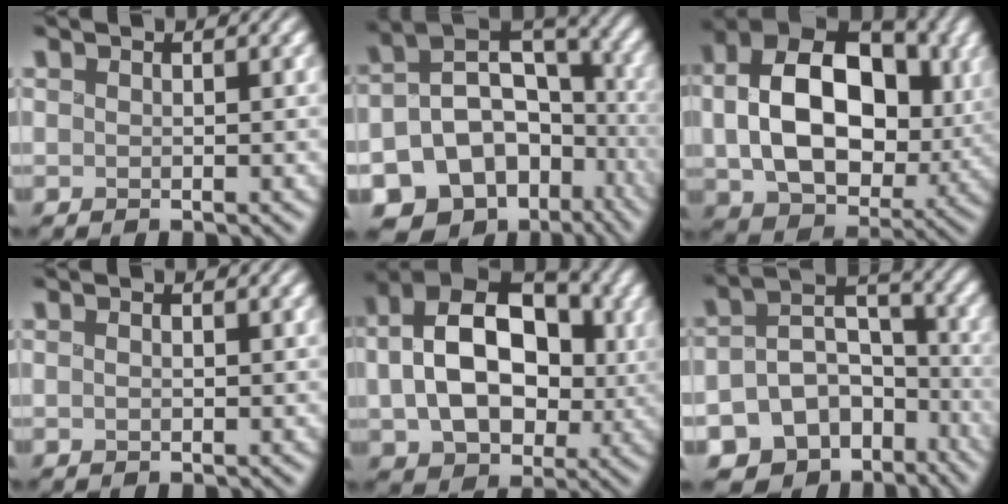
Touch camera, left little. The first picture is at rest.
{"total": 16.5, "force": [-7.9, 11.8, 8.3], "torque": [-0.130, 0.002, -0.102]}
{"total": 14.6, "force": [0.7, 10.4, 10.3], "torque": [-0.178, -0.009, 0.018]}
{"total": 0.7, "force": [-0.3, 0.4, 0.5], "torque": [-0.007, -0.002, -0.004]}
{"total": 12.5, "force": [0.3, 8.7, 9.0], "torque": [-0.153, 0.003, 0.004]}
{"total": 12.0, "force": [-7.7, 8.1, 4.4], "torque": [-0.056, -0.018, -0.112]}